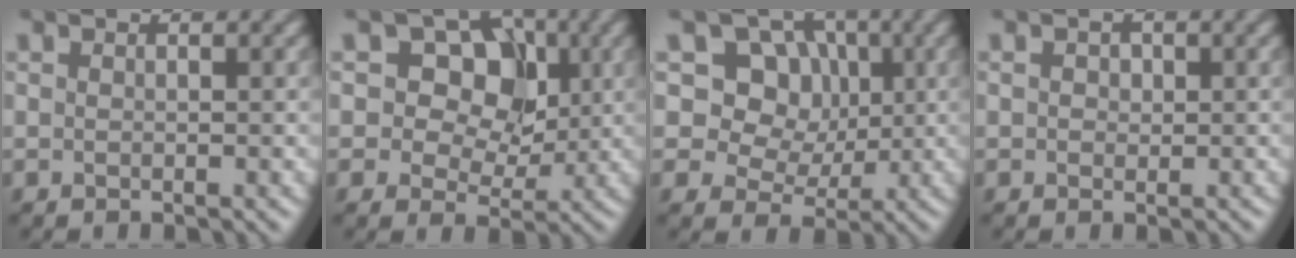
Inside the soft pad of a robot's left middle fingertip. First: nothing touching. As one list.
[{"total": 8.5, "force": [2.3, 6.6, 4.7], "torque": [-0.049, 0.031, 0.009]}, {"total": 8.1, "force": [2.4, 6.9, 3.4], "torque": [-0.051, 0.014, 0.029]}, {"total": 1.1, "force": [0.2, 1.0, 0.3], "torque": [-0.002, 0.000, 0.003]}]